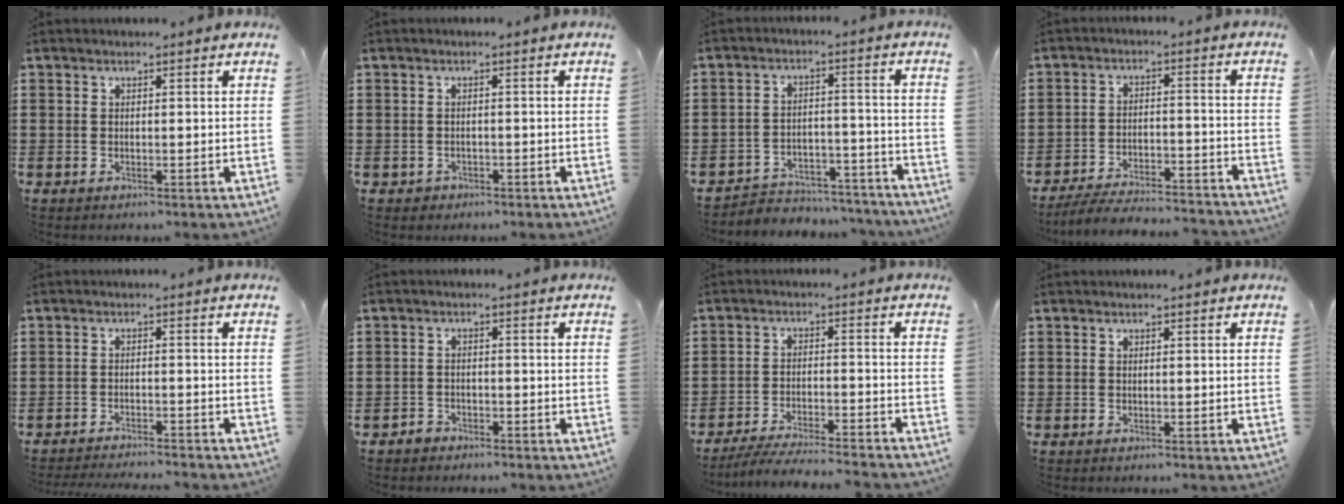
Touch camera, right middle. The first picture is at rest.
{"total": 0.8, "force": [-0.5, 0.5, 0.0], "torque": [-0.003, 0.003, -0.013]}
{"total": 4.6, "force": [-4.5, 1.0, 0.3], "torque": [-0.008, 0.012, -0.095]}
{"total": 5.6, "force": [-5.4, 0.4, 1.5], "torque": [-0.036, -0.002, -0.108]}
{"total": 2.5, "force": [-2.5, -0.3, 0.3], "torque": [-0.009, -0.002, -0.051]}
{"total": 1.7, "force": [-1.6, 0.6, 0.0], "torque": [-0.006, 0.003, -0.035]}
{"total": 5.3, "force": [-5.0, -0.1, 1.6], "torque": [-0.031, -0.009, -0.099]}
{"total": 0.0}